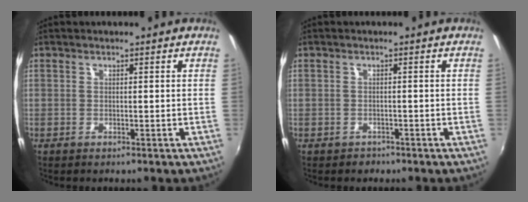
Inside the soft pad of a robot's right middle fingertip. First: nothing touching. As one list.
[{"total": 1.5, "force": [-1.1, 1.1, 0.0], "torque": [-0.004, 0.001, -0.015]}]